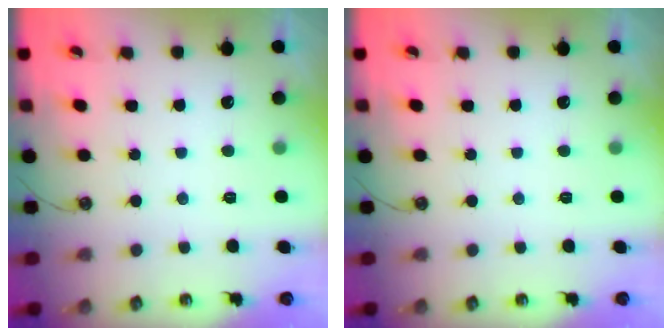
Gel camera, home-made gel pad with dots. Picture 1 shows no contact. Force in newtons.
{"total": 0.0}